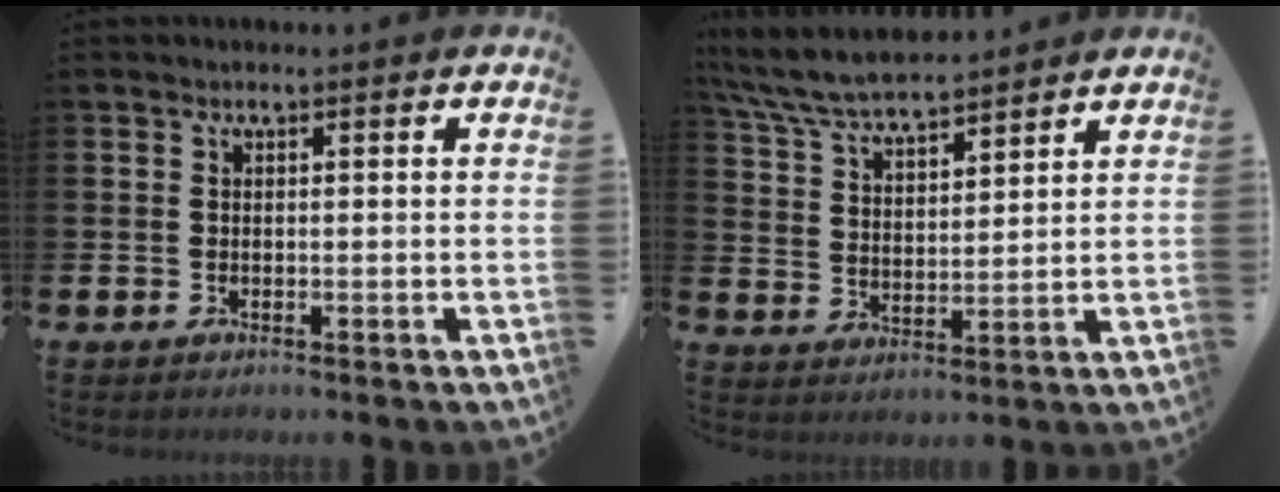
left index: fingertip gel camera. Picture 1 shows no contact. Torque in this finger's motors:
{"motor_torque": [0.14, -0.66, 0.94, 0.21]}